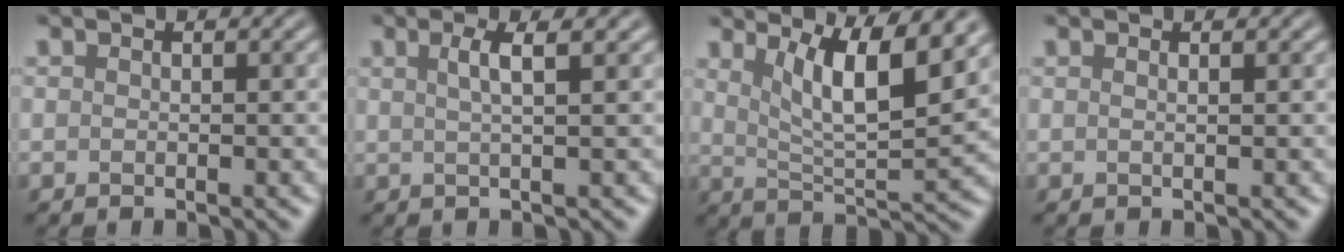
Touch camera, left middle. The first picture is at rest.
{"total": 2.6, "force": [1.0, 0.7, 2.3], "torque": [-0.029, 0.005, 0.013]}
{"total": 7.7, "force": [3.9, 1.9, 6.3], "torque": [-0.107, -0.007, 0.072]}
{"total": 1.0, "force": [0.6, 0.4, 0.8], "torque": [-0.004, -0.001, -0.002]}